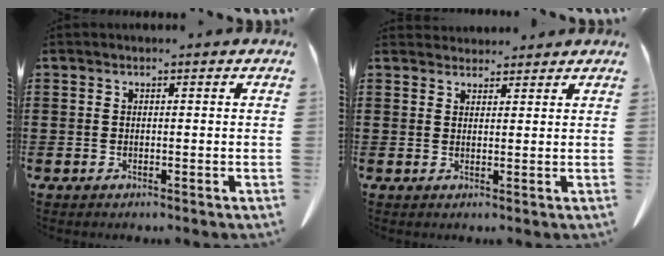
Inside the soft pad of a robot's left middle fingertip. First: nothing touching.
{"total": 2.4, "force": [2.4, 0.5, -0.1], "torque": [-0.005, -0.005, 0.047]}